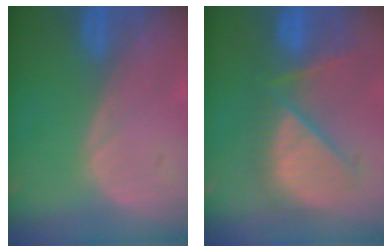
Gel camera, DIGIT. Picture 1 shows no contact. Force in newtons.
{"total": 10.0, "press": 9.4, "slide": 3.2}